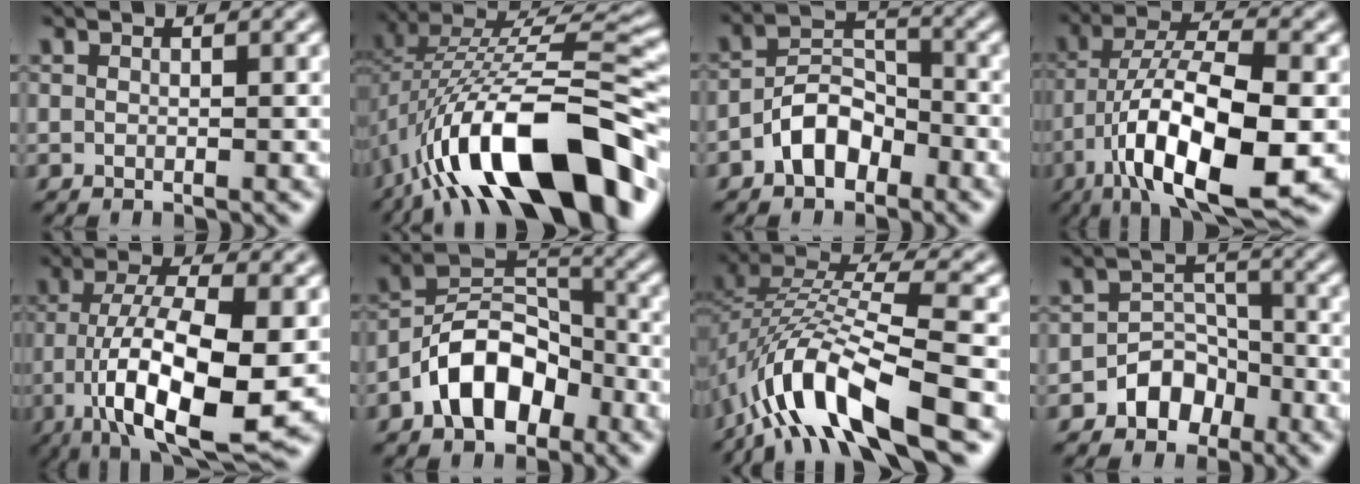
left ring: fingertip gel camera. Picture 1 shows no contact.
{"total": 15.9, "force": [-7.0, 6.2, 12.8], "torque": [-0.224, 0.030, -0.121]}
{"total": 4.4, "force": [-2.5, 2.6, 2.4], "torque": [-0.039, 0.013, -0.052]}
{"total": 12.6, "force": [-4.9, 4.0, 10.9], "torque": [-0.191, 0.000, -0.084]}
{"total": 11.9, "force": [-3.1, 4.0, 10.8], "torque": [-0.191, -0.009, -0.053]}
{"total": 7.7, "force": [-3.9, 4.6, 4.8], "torque": [-0.074, 0.011, -0.080]}
{"total": 10.8, "force": [-5.9, 3.2, 8.5], "torque": [-0.161, 0.009, -0.115]}
{"total": 3.9, "force": [-2.3, 2.8, 1.5], "torque": [-0.010, 0.007, -0.038]}